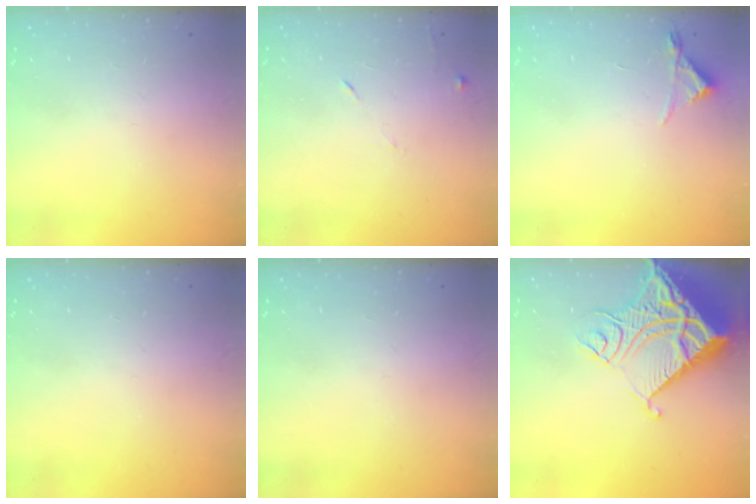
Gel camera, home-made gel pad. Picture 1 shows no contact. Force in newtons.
{"total": 5.2, "press": 5.1, "slide": 0.6}
{"total": 4.2, "press": 4.1, "slide": 0.5}
{"total": 0.0}
{"total": 0.0}
{"total": 19.5, "press": 19.4, "slide": 2.7}